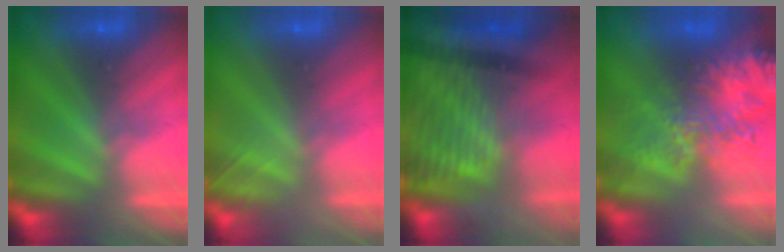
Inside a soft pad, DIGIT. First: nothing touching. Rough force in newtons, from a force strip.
{"total": 2.0}
{"total": 4.6}
{"total": 7.9}